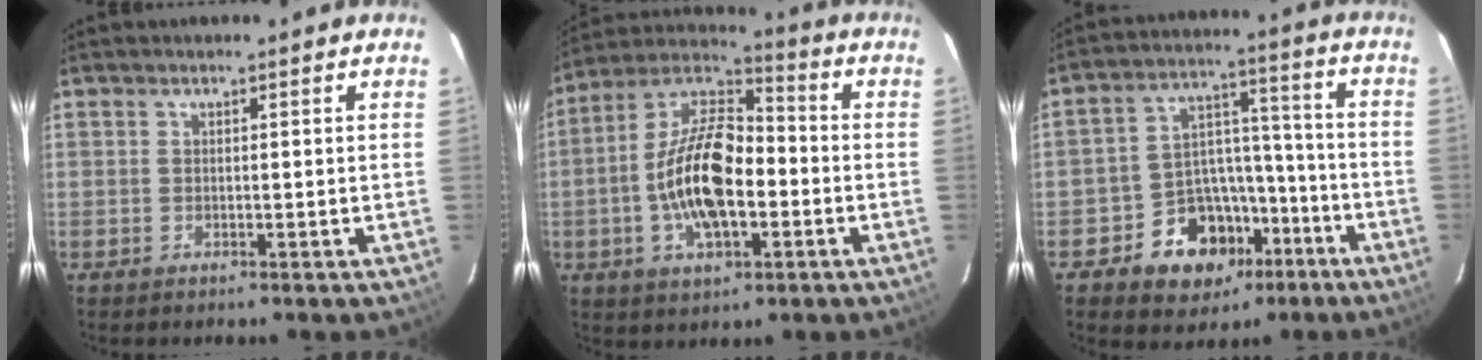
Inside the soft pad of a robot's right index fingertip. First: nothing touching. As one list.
[{"total": 16.4, "force": [-3.5, 7.7, 14.1], "torque": [-0.278, 0.009, -0.068]}, {"total": 13.0, "force": [-7.1, 9.6, 5.1], "torque": [-0.097, 0.038, -0.095]}]